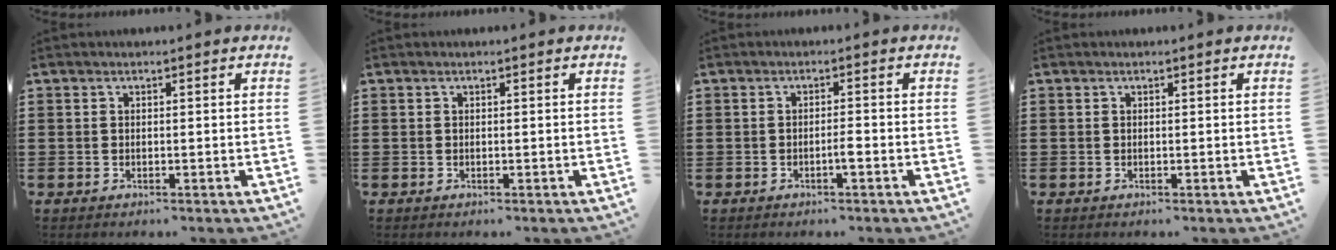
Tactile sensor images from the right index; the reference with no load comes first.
{"total": 0.0}
{"total": 1.8, "force": [-0.8, 0.2, 1.5], "torque": [-0.029, 0.000, -0.015]}
{"total": 0.0}